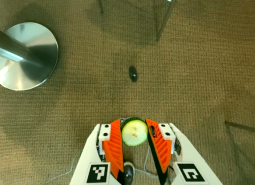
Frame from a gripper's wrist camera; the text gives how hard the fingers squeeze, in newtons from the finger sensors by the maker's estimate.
{"total": 9.4, "left": 9.2, "right": 9.5}